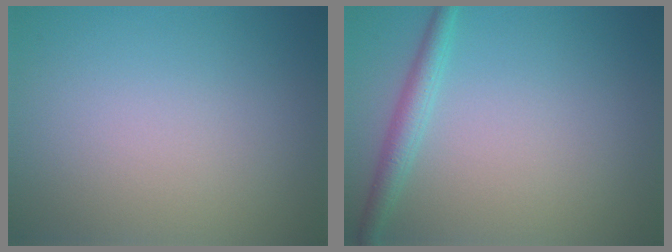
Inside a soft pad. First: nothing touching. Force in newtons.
{"total": 2.2, "press": 2.2, "slide": 0.1}